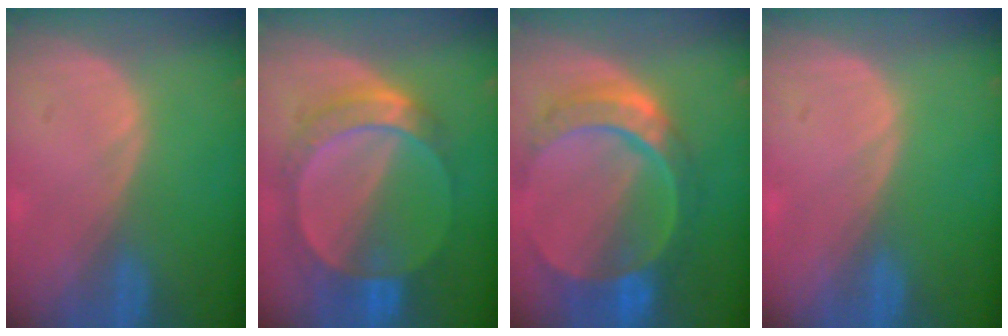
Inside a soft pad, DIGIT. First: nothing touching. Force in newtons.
{"total": 8.2, "press": 7.7, "slide": 2.7}
{"total": 10.8, "press": 9.1, "slide": 5.8}
{"total": 0.0}